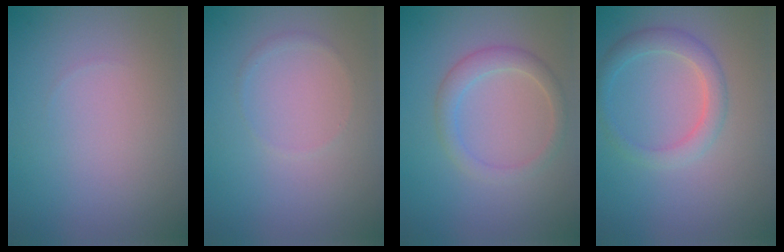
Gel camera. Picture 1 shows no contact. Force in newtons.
{"total": 0.6, "press": 0.6, "slide": 0.1}
{"total": 2.4, "press": 2.4, "slide": 0.0}
{"total": 2.5, "press": 2.5, "slide": 0.1}